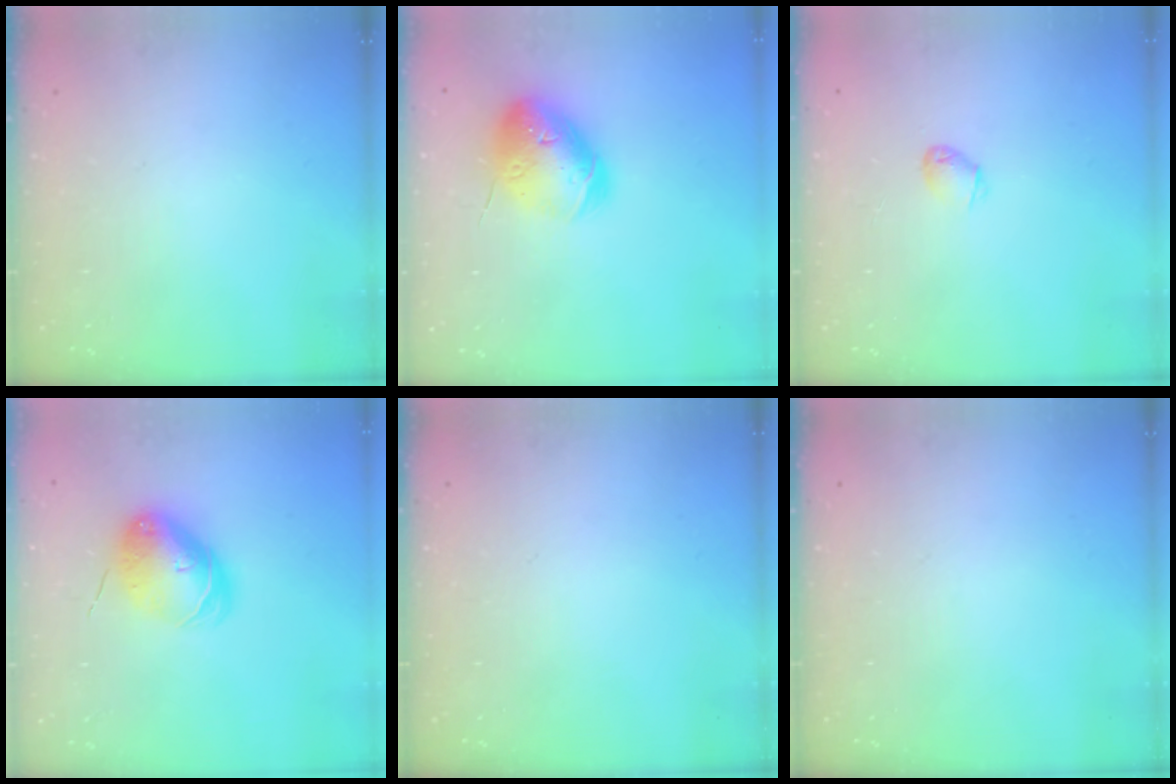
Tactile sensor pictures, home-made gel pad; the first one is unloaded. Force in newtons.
{"total": 17.6, "press": 17.4, "slide": 2.6}
{"total": 2.4, "press": 2.4, "slide": 0.4}
{"total": 8.4, "press": 8.3, "slide": 1.6}
{"total": 0.0}
{"total": 0.0}